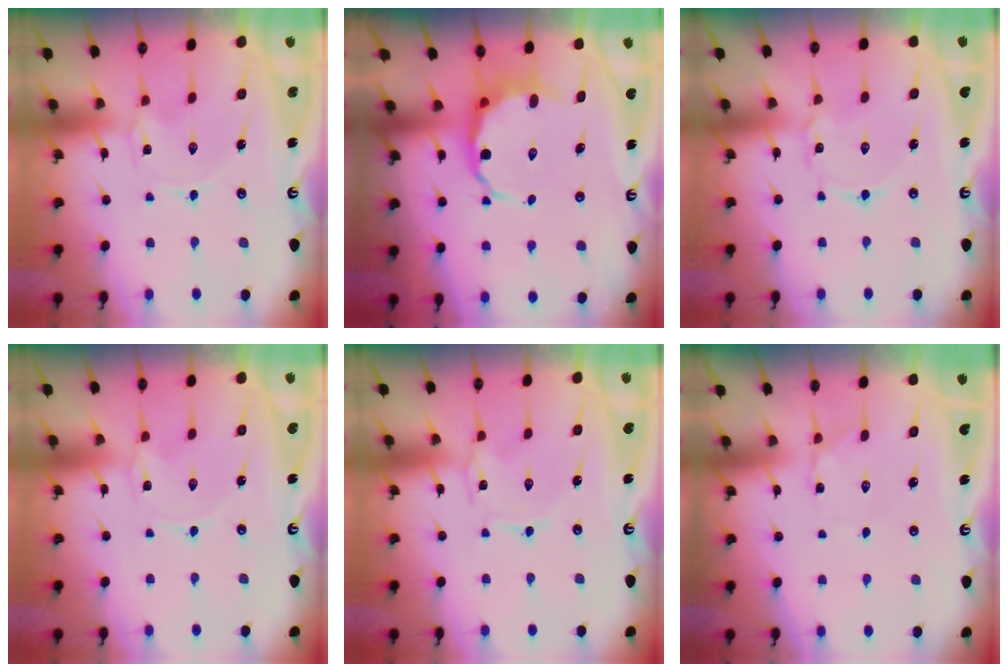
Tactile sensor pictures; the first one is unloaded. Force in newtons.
{"total": 6.4, "press": 6.2, "slide": 1.6}
{"total": 2.2, "press": 2.2, "slide": 0.2}
{"total": 0.0}
{"total": 0.7, "press": 0.7, "slide": 0.1}
{"total": 3.0, "press": 2.9, "slide": 1.0}